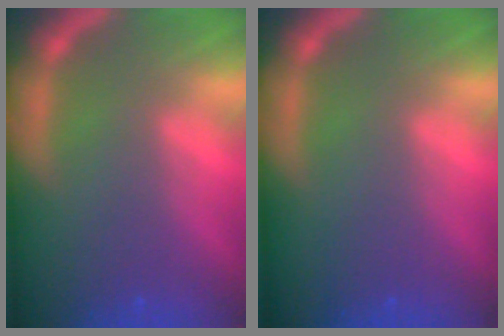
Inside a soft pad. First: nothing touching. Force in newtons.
{"total": 0.0}